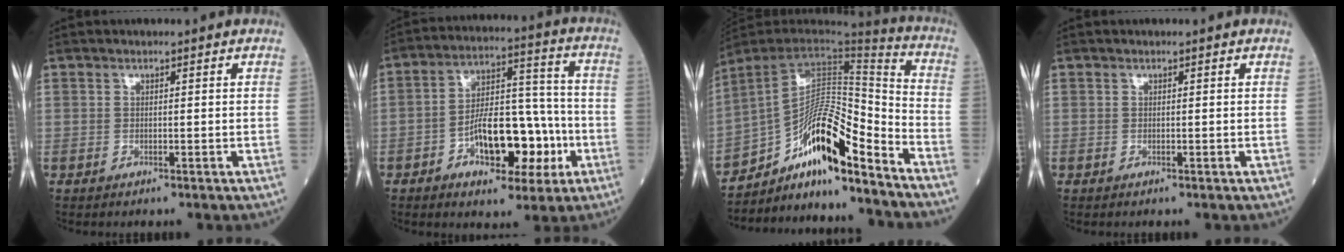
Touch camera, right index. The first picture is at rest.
{"total": 13.0, "force": [-4.6, 5.8, 10.6], "torque": [-0.178, 0.028, -0.068]}
{"total": 15.6, "force": [-11.4, 1.9, 10.5], "torque": [-0.171, 0.031, -0.193]}
{"total": 0.0}